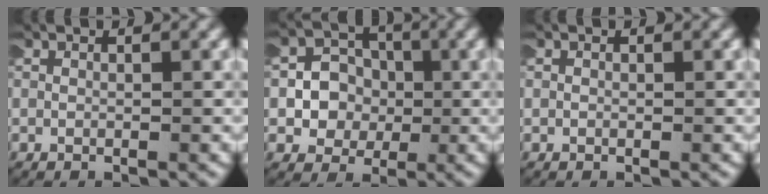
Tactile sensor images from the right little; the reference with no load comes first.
{"total": 4.0, "force": [-0.5, 3.6, 1.7], "torque": [-0.046, -0.006, -0.007]}
{"total": 0.0}